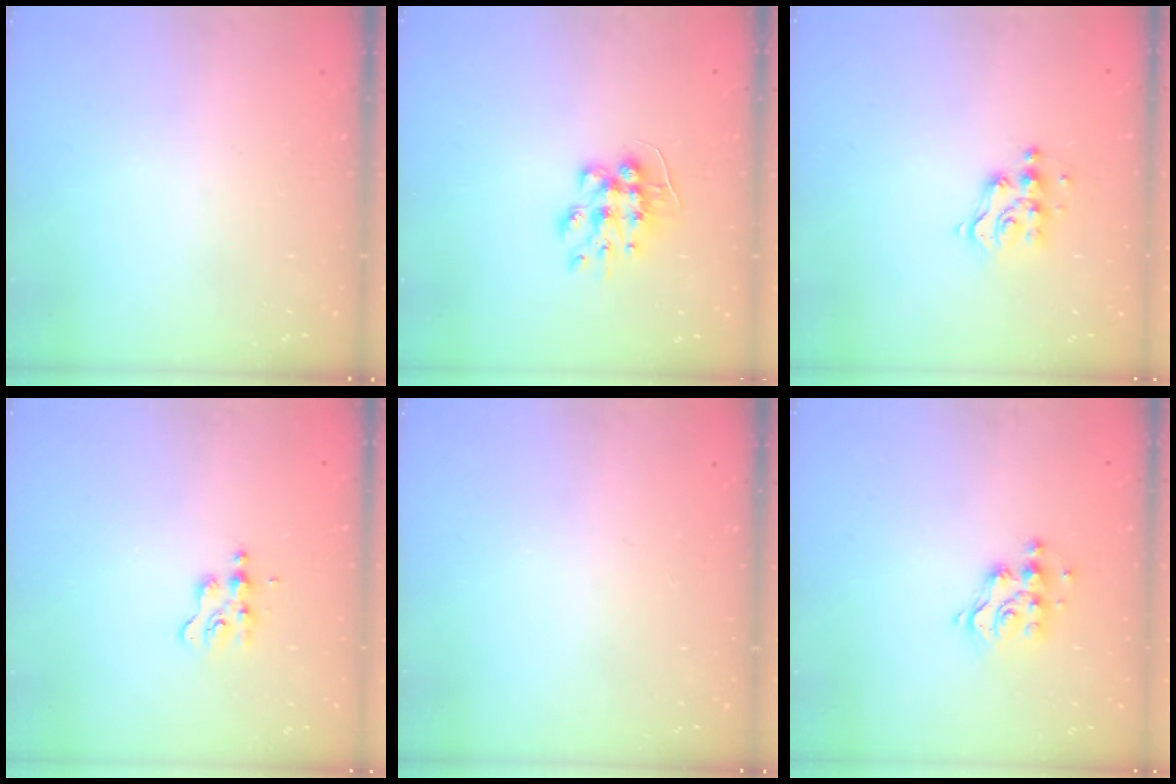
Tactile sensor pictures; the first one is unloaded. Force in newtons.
{"total": 9.1, "press": 9.1, "slide": 0.2}
{"total": 7.3, "press": 7.3, "slide": 0.1}
{"total": 2.7, "press": 2.6, "slide": 0.4}
{"total": 0.0}
{"total": 9.7, "press": 9.7, "slide": 0.7}